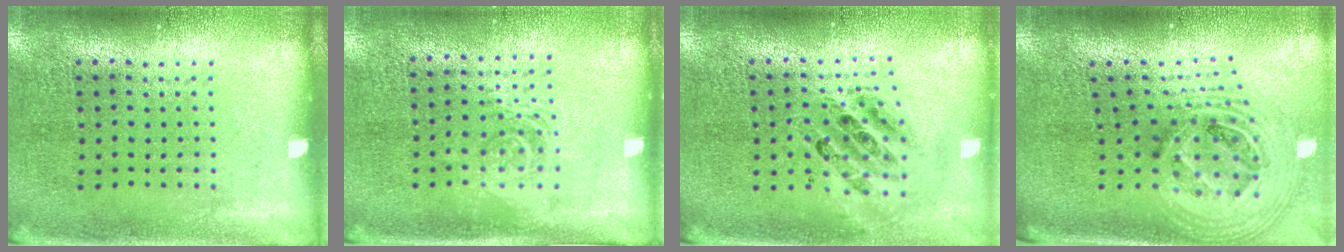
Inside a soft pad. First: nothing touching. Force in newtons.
{"total": 1.4, "press": 1.2, "slide": 0.7}
{"total": 0.8, "press": 0.7, "slide": 0.1}
{"total": 2.5, "press": 1.8, "slide": 1.7}